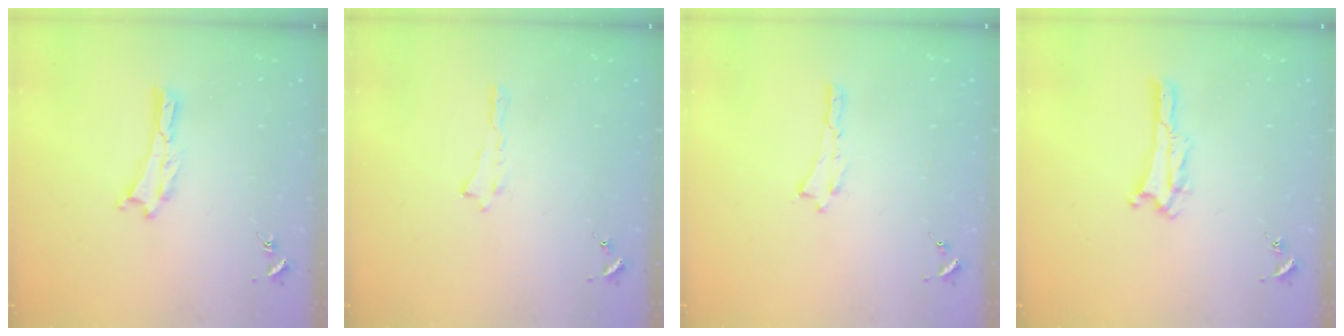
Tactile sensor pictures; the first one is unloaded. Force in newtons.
{"total": 0.0}
{"total": 0.0}
{"total": 1.3, "press": 1.3, "slide": 0.4}